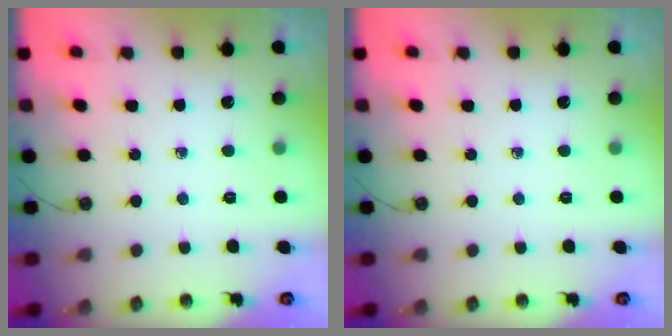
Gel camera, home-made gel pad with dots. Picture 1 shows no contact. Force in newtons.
{"total": 0.0}